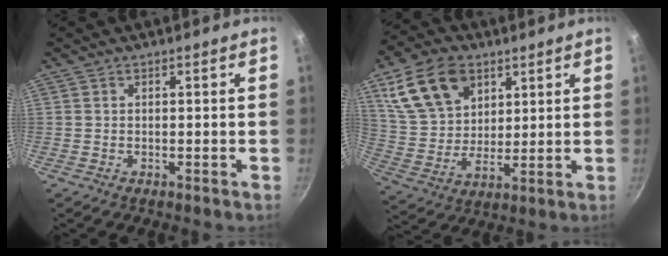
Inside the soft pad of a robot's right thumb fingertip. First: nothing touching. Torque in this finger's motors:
{"motor_torque": [-0.89, 1.50, 0.45, -0.20, 0.14]}